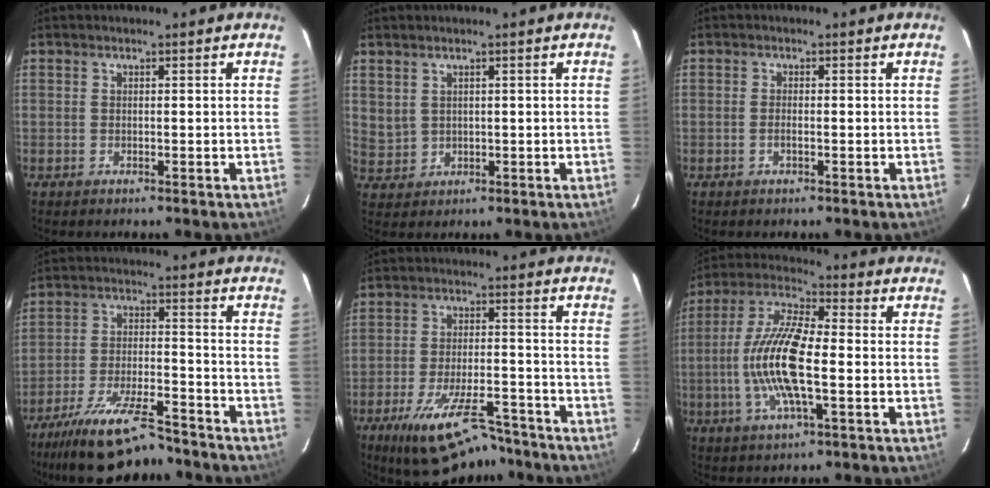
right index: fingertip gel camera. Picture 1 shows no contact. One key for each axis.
{"total": 2.7, "fx": 1.6, "fy": 2.0, "fz": 1.0, "tx": -0.020, "ty": 0.002, "tz": 0.042}
{"total": 1.1, "fx": -0.4, "fy": 0.2, "fz": 1.0, "tx": -0.022, "ty": 0.001, "tz": -0.008}
{"total": 16.6, "fx": -13.8, "fy": 4.1, "fz": 8.3, "tx": -0.175, "ty": -0.018, "tz": -0.225}
{"total": 16.1, "fx": -12.1, "fy": 5.2, "fz": 9.3, "tx": -0.177, "ty": -0.022, "tz": -0.186}
{"total": 14.6, "fx": -2.3, "fy": 4.1, "fz": 13.8, "tx": -0.283, "ty": 0.002, "tz": -0.051}